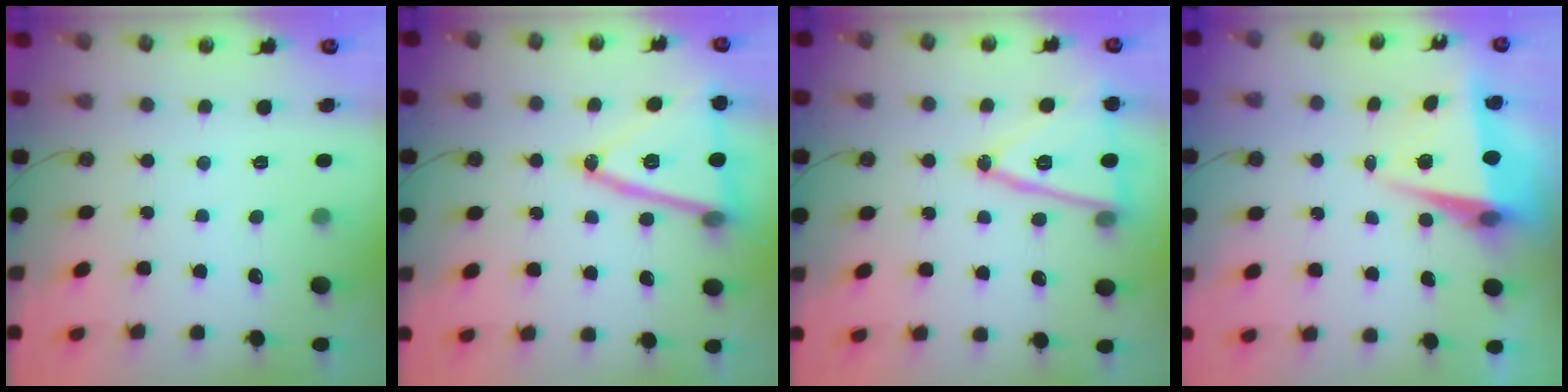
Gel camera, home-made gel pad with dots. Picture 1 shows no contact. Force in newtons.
{"total": 19.6, "press": 19.3, "slide": 3.4}
{"total": 17.1, "press": 16.8, "slide": 3.4}
{"total": 6.5, "press": 6.4, "slide": 0.8}